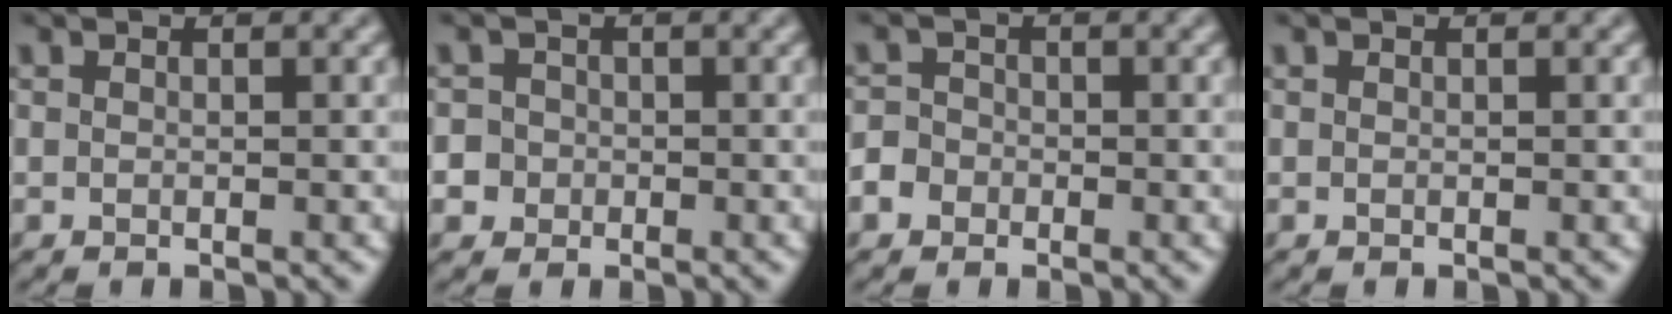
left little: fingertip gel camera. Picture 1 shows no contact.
{"total": 4.2, "force": [-1.1, 3.9, 0.8], "torque": [-0.003, 0.013, -0.037]}
{"total": 4.2, "force": [-2.2, 3.5, 0.9], "torque": [-0.008, -0.001, -0.060]}
{"total": 0.0}